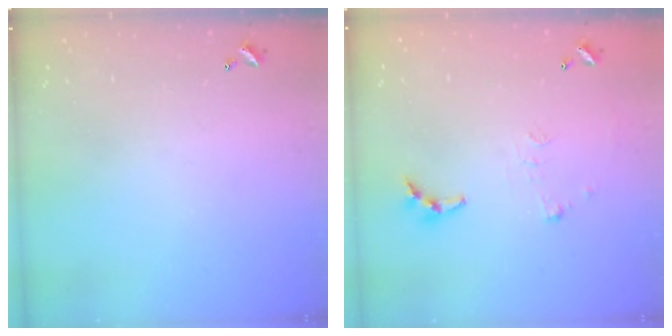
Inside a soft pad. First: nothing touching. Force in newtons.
{"total": 6.2, "press": 6.2, "slide": 0.4}